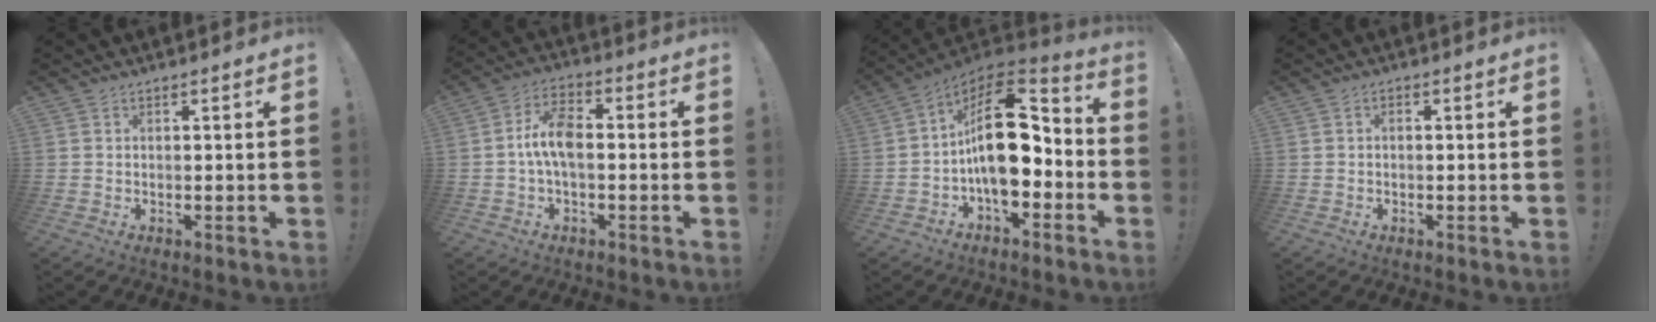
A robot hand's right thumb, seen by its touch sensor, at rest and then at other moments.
{"total": 9.2, "force": [-0.8, 4.4, 8.1], "torque": [-0.165, 0.008, -0.014]}
{"total": 18.7, "force": [-0.4, 10.2, 15.6], "torque": [-0.250, 0.013, -0.001]}
{"total": 0.8, "force": [-0.5, 0.3, 0.6], "torque": [-0.011, 0.002, -0.010]}